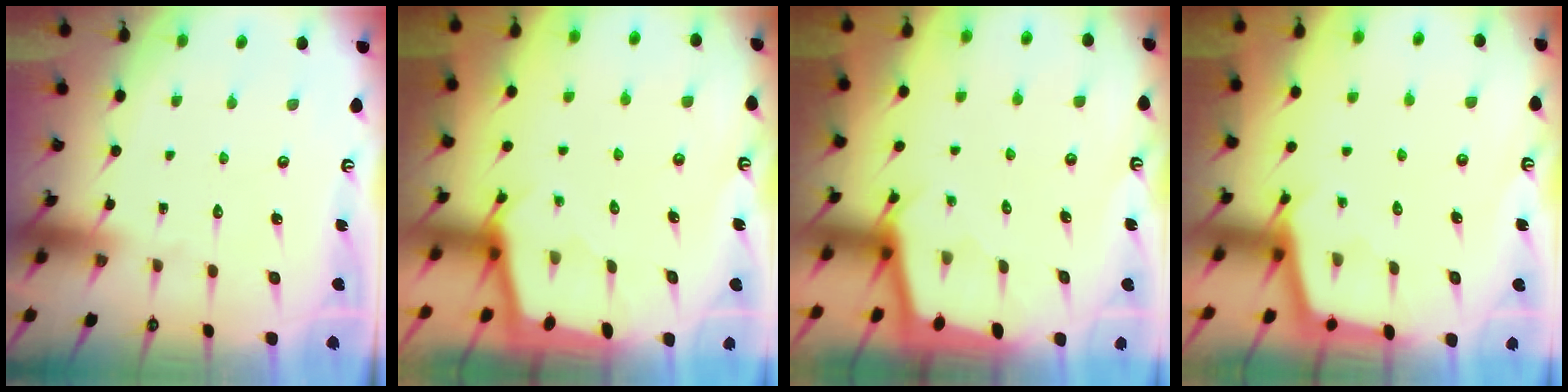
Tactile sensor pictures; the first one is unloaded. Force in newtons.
{"total": 1.8, "press": 1.8, "slide": 0.2}
{"total": 1.9, "press": 1.9, "slide": 0.1}
{"total": 2.5, "press": 2.5, "slide": 0.2}